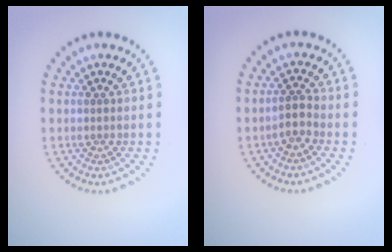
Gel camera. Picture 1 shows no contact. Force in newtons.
{"total": 1.7, "press": 1.4, "slide": 1.0}